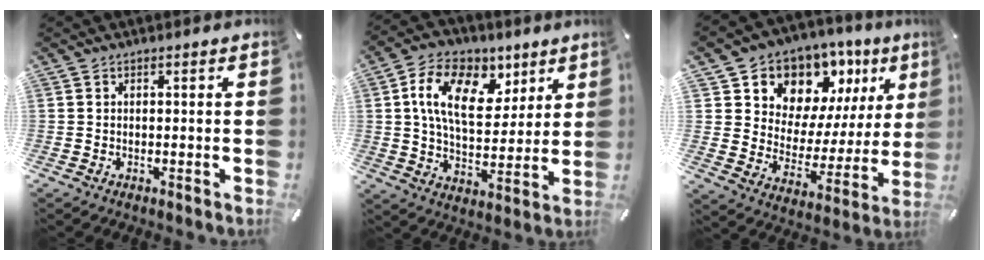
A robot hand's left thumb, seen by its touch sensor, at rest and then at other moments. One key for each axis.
{"total": 15.9, "fx": 6.1, "fy": 10.2, "fz": 10.6, "tx": -0.173, "ty": -0.004, "tz": 0.112}
{"total": 11.1, "fx": 7.5, "fy": 8.0, "fz": 1.8, "tx": -0.028, "ty": -0.084, "tz": 0.134}